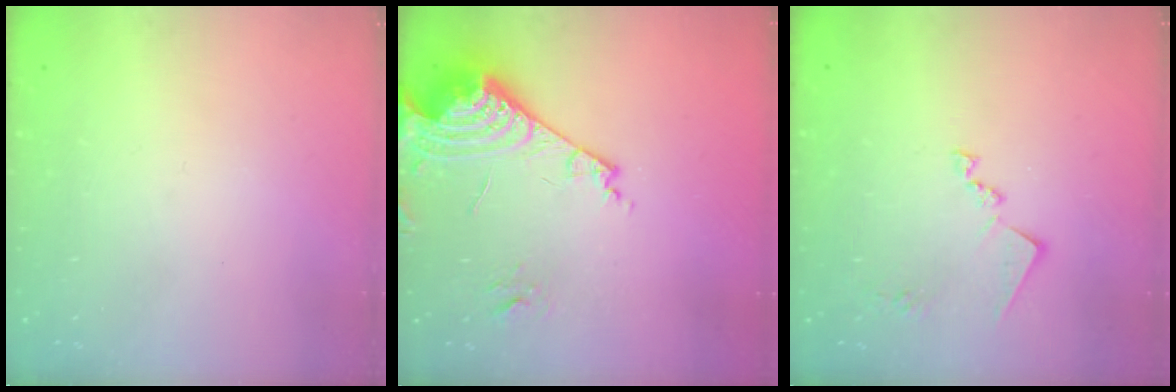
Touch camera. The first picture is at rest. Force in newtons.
{"total": 17.8, "press": 17.8, "slide": 1.4}
{"total": 11.6, "press": 11.6, "slide": 0.7}